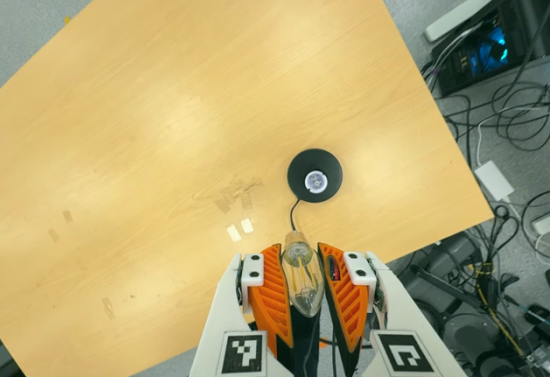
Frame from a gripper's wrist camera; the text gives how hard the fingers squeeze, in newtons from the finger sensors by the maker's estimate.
{"total": 21.0, "left": 23.0, "right": 19.0}